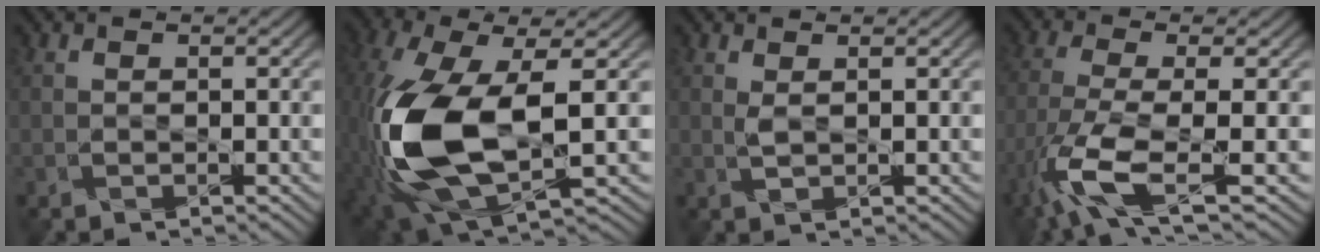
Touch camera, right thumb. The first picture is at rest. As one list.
[{"total": 15.0, "force": [-2.0, 7.1, 13.1], "torque": [-0.339, -0.031, -0.031]}, {"total": 0.9, "force": [0.6, 0.1, 0.6], "torque": [-0.021, 0.001, 0.012]}, {"total": 8.7, "force": [-4.1, 2.2, 7.3], "torque": [-0.157, -0.012, -0.093]}]